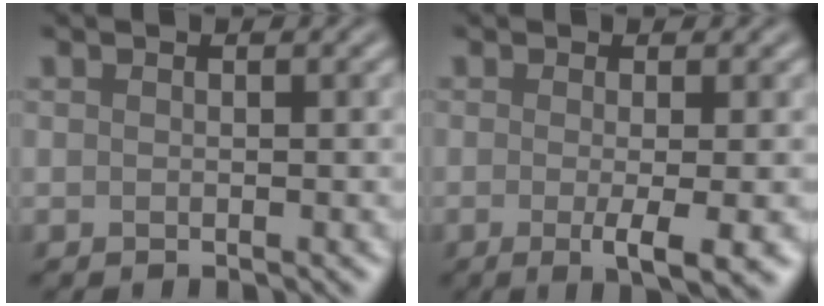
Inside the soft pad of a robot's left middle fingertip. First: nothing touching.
{"total": 3.9, "force": [-1.4, 0.4, 3.6], "torque": [-0.060, -0.003, -0.011]}